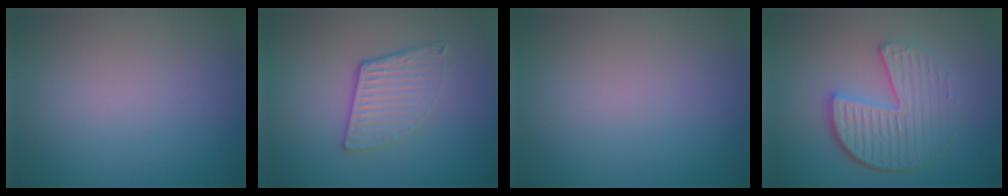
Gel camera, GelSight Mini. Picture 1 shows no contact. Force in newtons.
{"total": 3.2, "press": 2.8, "slide": 1.6}
{"total": 0.0}
{"total": 5.4, "press": 4.1, "slide": 3.6}